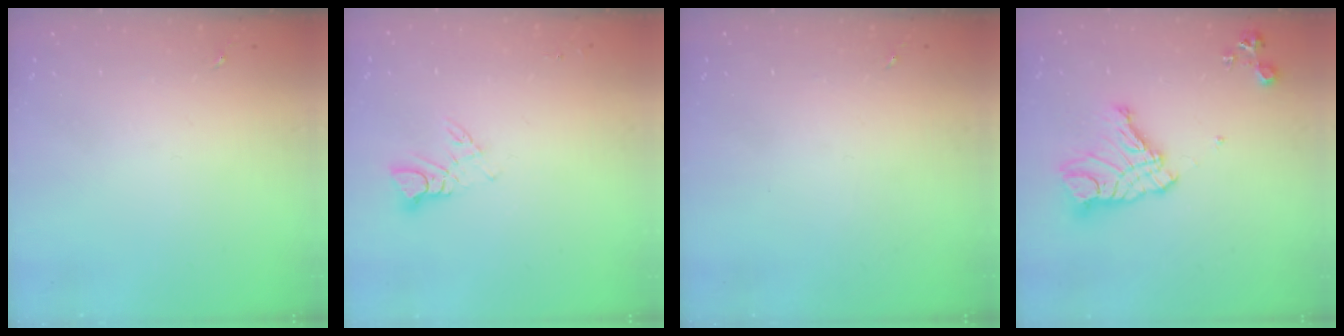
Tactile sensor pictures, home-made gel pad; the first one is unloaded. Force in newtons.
{"total": 5.0, "press": 5.0, "slide": 0.3}
{"total": 0.0}
{"total": 14.4, "press": 14.3, "slide": 1.3}